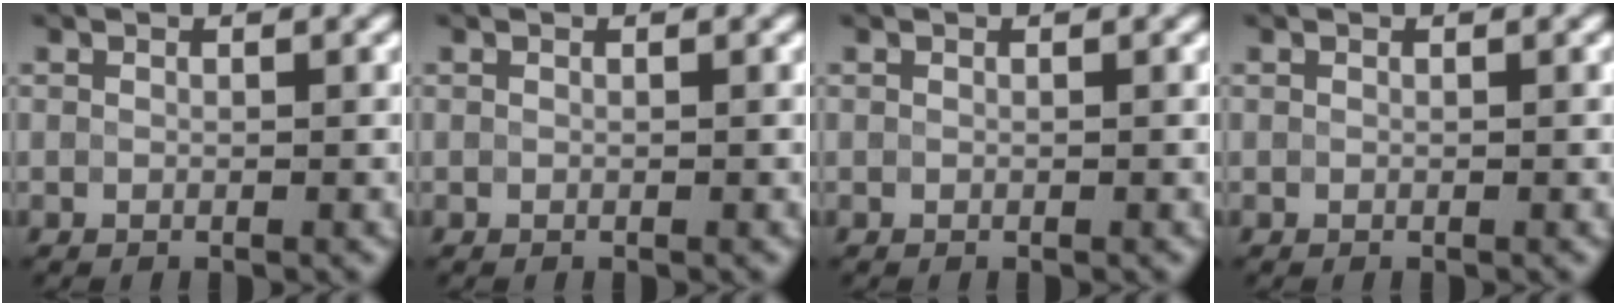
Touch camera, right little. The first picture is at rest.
{"total": 0.0}
{"total": 0.0}
{"total": 0.0}